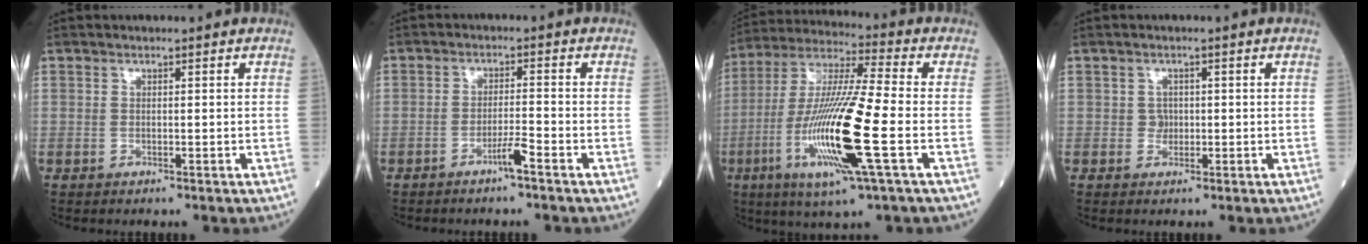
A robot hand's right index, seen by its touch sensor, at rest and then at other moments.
{"total": 2.9, "force": [-2.0, -0.3, 2.1], "torque": [-0.037, -0.001, -0.037]}
{"total": 18.1, "force": [-5.0, 0.6, 17.4], "torque": [-0.356, -0.016, -0.096]}
{"total": 1.4, "force": [0.0, 1.3, 0.5], "torque": [-0.006, 0.002, -0.001]}